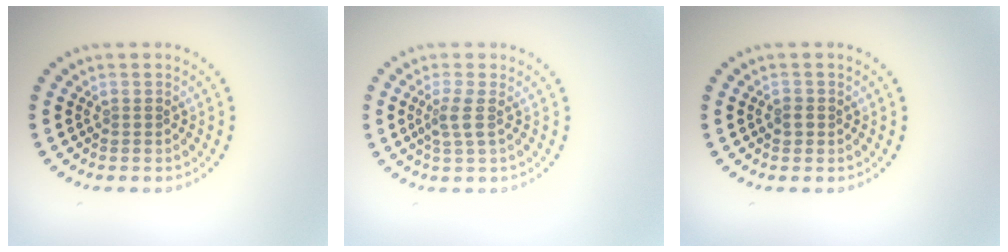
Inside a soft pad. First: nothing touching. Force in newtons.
{"total": 1.8, "press": 1.4, "slide": 1.1}
{"total": 1.0, "press": 1.0, "slide": 0.1}